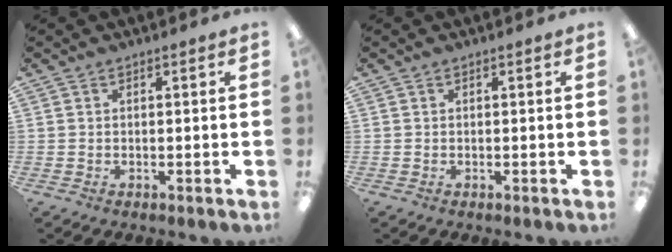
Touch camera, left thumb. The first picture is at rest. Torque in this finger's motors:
{"motor_torque": [-0.13, 0.13, 0.03, -0.01, 0.00]}